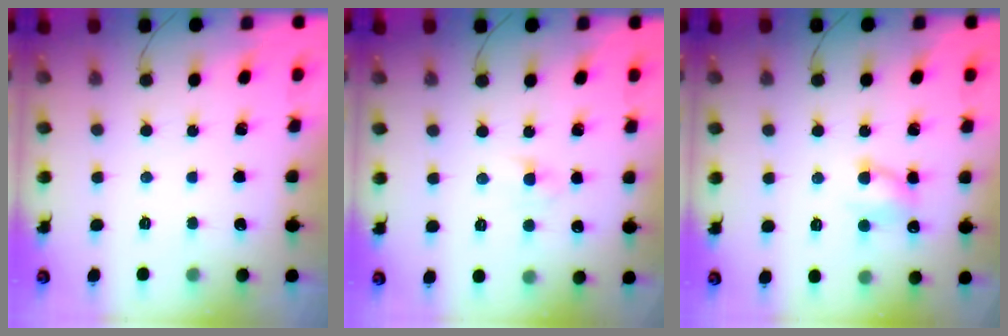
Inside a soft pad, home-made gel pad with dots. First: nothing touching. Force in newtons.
{"total": 4.2, "press": 3.9, "slide": 1.7}
{"total": 6.0, "press": 5.9, "slide": 0.8}